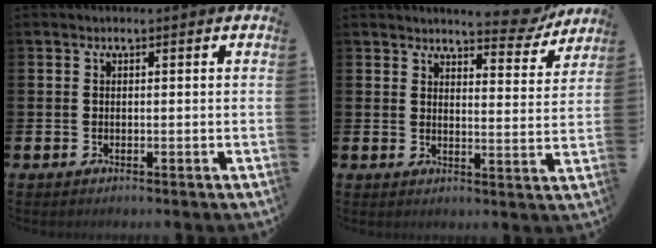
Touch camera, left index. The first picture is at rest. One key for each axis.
{"total": 5.9, "fx": 5.6, "fy": 1.2, "fz": 1.5, "tx": -0.015, "ty": -0.035, "tz": 0.096}